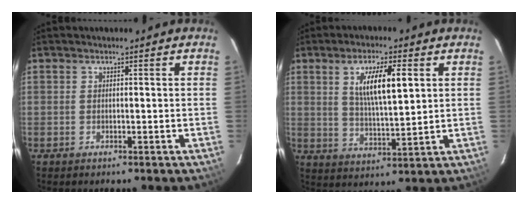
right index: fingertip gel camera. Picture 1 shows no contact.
{"total": 9.5, "force": [3.2, 2.4, 8.6], "torque": [-0.152, 0.000, 0.063]}